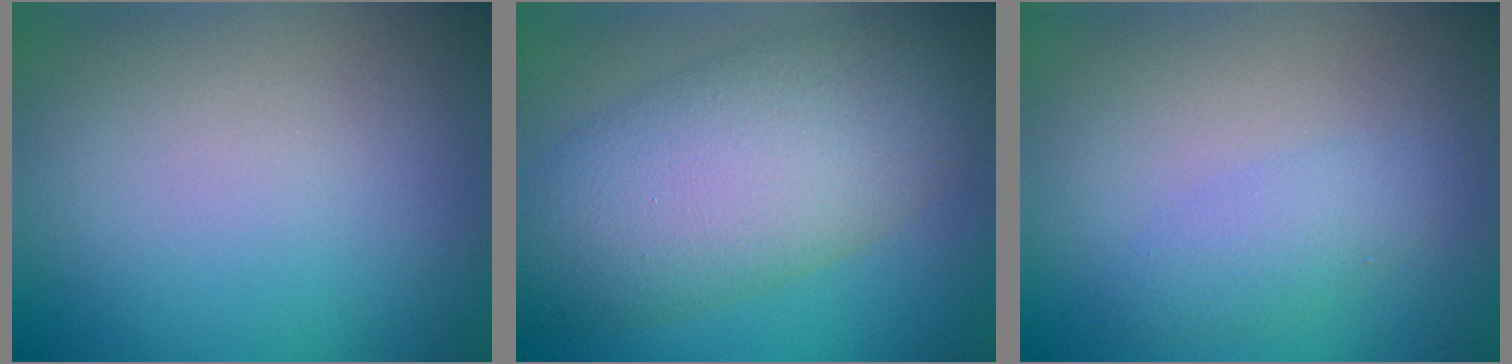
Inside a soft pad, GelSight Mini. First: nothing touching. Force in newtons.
{"total": 9.9, "press": 9.9, "slide": 0.3}
{"total": 1.9, "press": 1.9, "slide": 0.1}